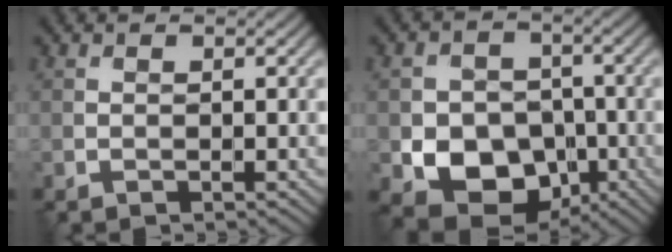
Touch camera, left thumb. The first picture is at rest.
{"total": 8.9, "force": [-3.1, 6.9, 4.7], "torque": [-0.093, -0.023, -0.059]}